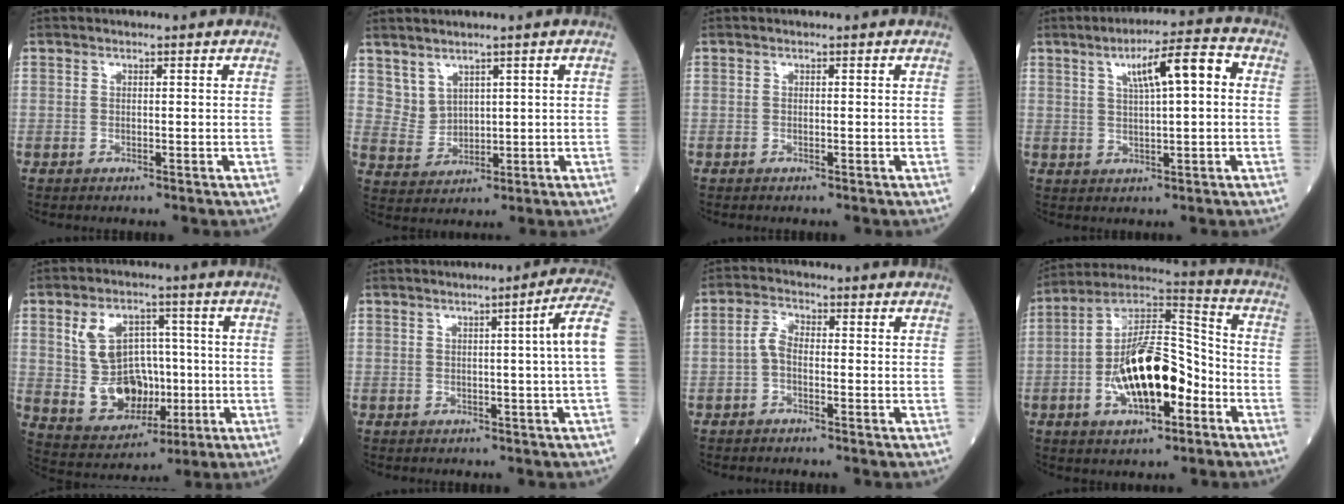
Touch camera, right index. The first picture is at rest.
{"total": 3.6, "force": [2.5, 2.4, 0.7], "torque": [-0.019, 0.002, 0.064]}
{"total": 0.0}
{"total": 7.9, "force": [2.2, 1.3, 7.4], "torque": [-0.120, 0.020, 0.033]}
{"total": 11.5, "force": [0.7, 8.1, 8.1], "torque": [-0.163, 0.023, 0.029]}
{"total": 6.1, "force": [0.4, -1.5, 5.9], "torque": [-0.072, 0.001, 0.004]}
{"total": 2.9, "force": [-0.7, 1.5, 2.4], "torque": [-0.047, 0.007, -0.018]}
{"total": 16.3, "force": [-4.7, 6.0, 14.4], "torque": [-0.265, 0.021, -0.079]}